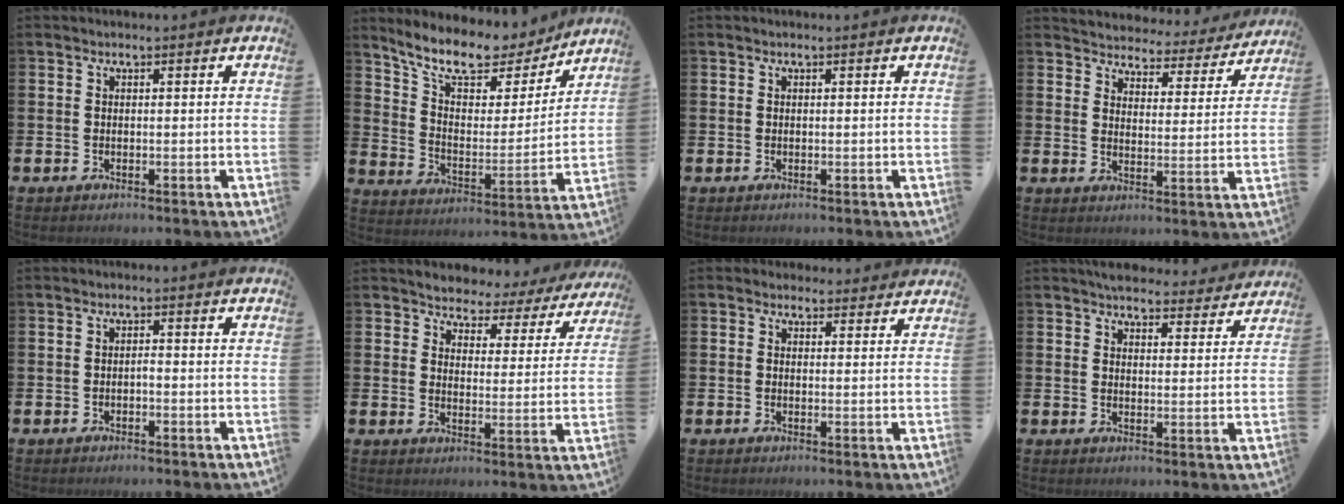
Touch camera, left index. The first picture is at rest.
{"total": 10.8, "force": [9.2, 3.7, 4.1], "torque": [-0.113, -0.062, 0.160]}
{"total": 0.0}
{"total": 4.2, "force": [4.1, 1.1, 0.0], "torque": [-0.020, -0.041, 0.066]}
{"total": 0.7, "force": [-0.5, 0.3, 0.4], "torque": [-0.004, -0.006, -0.011]}
{"total": 3.3, "force": [3.1, 1.1, -0.3], "torque": [-0.019, -0.033, 0.046]}
{"total": 2.0, "force": [1.8, 0.8, 0.0], "torque": [0.006, -0.005, 0.031]}
{"total": 4.5, "force": [4.2, 1.3, 0.5], "torque": [-0.008, -0.025, 0.075]}